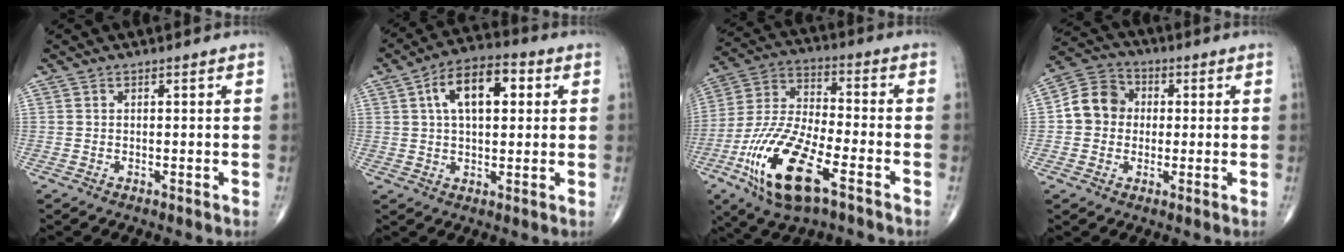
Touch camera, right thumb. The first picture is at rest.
{"total": 11.7, "force": [3.1, 6.2, 9.5], "torque": [-0.142, 0.018, 0.043]}
{"total": 19.0, "force": [-8.6, 7.0, 15.4], "torque": [-0.316, 0.026, -0.156]}
{"total": 8.6, "force": [0.3, 7.6, 4.0], "torque": [-0.052, 0.022, -0.009]}